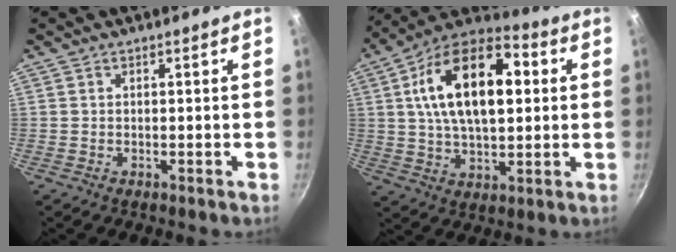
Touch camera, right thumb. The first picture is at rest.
{"total": 21.1, "force": [4.2, 11.3, 17.4], "torque": [-0.277, 0.016, 0.062]}